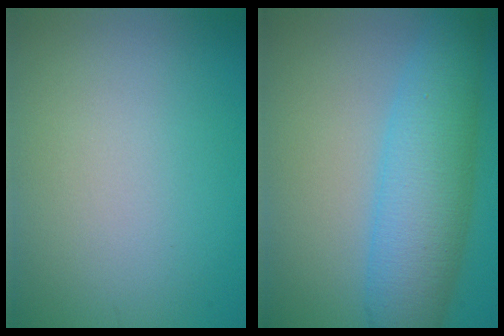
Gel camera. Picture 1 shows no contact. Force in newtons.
{"total": 6.2, "press": 6.2, "slide": 0.1}